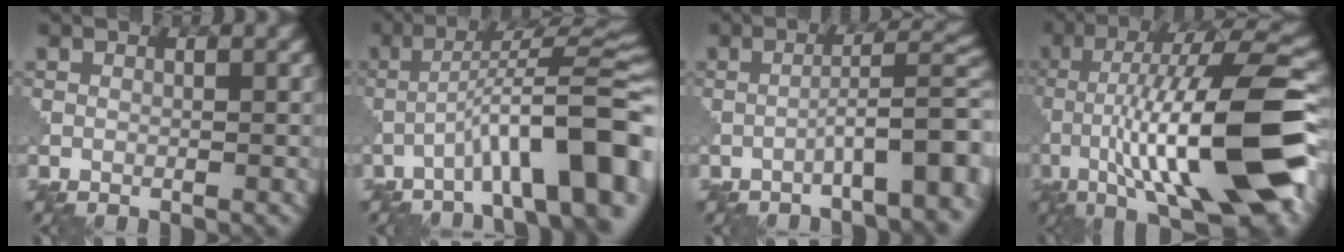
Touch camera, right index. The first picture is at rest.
{"total": 10.6, "force": [-4.7, 1.9, 9.2], "torque": [-0.127, 0.029, -0.063]}
{"total": 6.6, "force": [-3.3, 1.3, 5.5], "torque": [-0.070, 0.026, -0.045]}
{"total": 15.1, "force": [-3.8, 3.5, 14.2], "torque": [-0.218, 0.029, -0.045]}